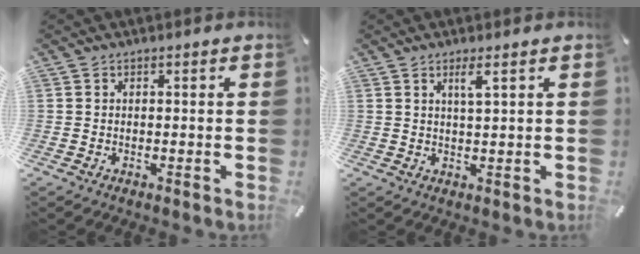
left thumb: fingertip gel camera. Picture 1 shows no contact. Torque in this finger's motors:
{"motor_torque": [0.65, 0.44, 0.30, -0.14, 0.15]}